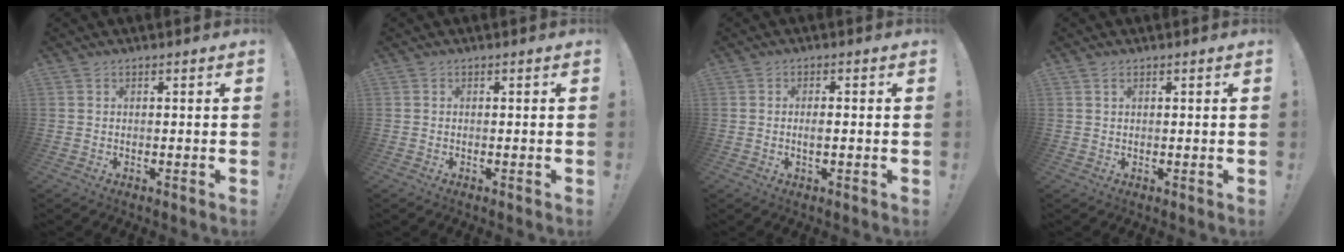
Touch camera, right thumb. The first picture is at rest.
{"total": 0.0}
{"total": 2.2, "force": [-0.5, 0.6, 2.1], "torque": [-0.032, 0.001, -0.011]}
{"total": 1.4, "force": [0.9, 0.6, 0.9], "torque": [-0.010, -0.003, 0.015]}